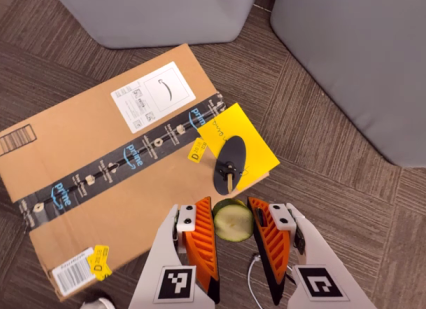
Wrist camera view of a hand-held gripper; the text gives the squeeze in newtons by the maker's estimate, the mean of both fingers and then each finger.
{"total": 8.3, "left": 8.4, "right": 8.1}